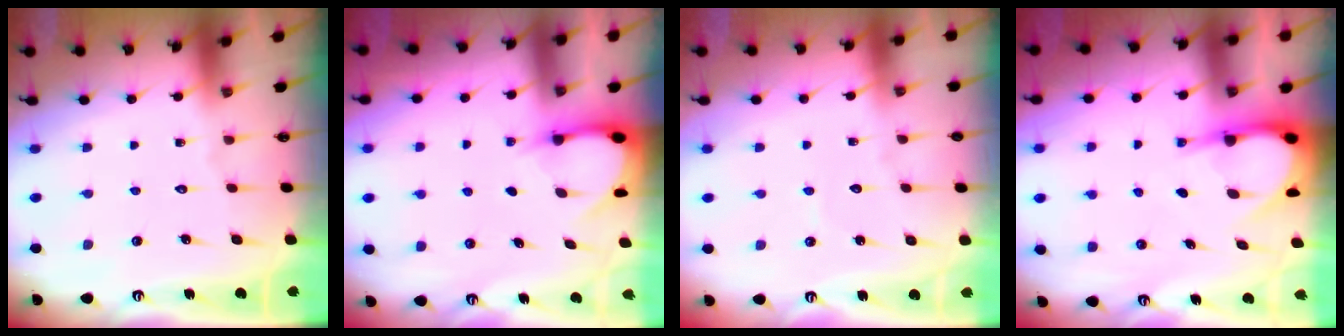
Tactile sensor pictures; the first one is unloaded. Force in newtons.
{"total": 3.2, "press": 3.2, "slide": 0.4}
{"total": 2.8, "press": 2.8, "slide": 0.3}
{"total": 6.0, "press": 6.0, "slide": 0.6}